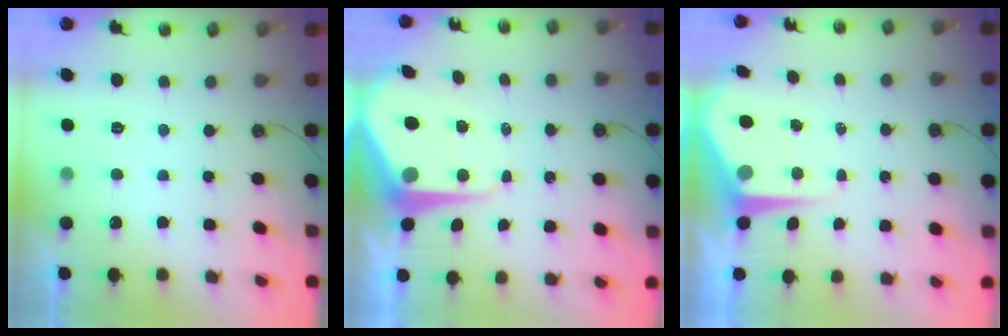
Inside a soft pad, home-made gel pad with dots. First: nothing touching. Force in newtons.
{"total": 10.6, "press": 10.6, "slide": 1.0}
{"total": 7.6, "press": 7.5, "slide": 0.8}